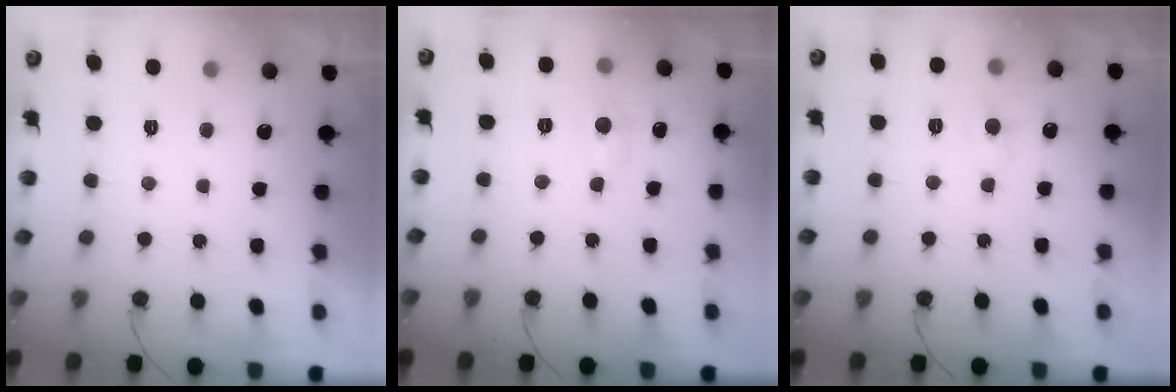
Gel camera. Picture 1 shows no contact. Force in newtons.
{"total": 4.0, "press": 4.0, "slide": 0.5}
{"total": 3.5, "press": 3.5, "slide": 0.4}